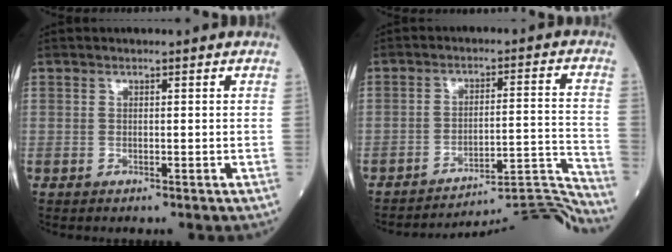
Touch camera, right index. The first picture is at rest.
{"total": 14.7, "force": [-14.3, -3.0, 1.1], "torque": [0.018, 0.033, -0.205]}